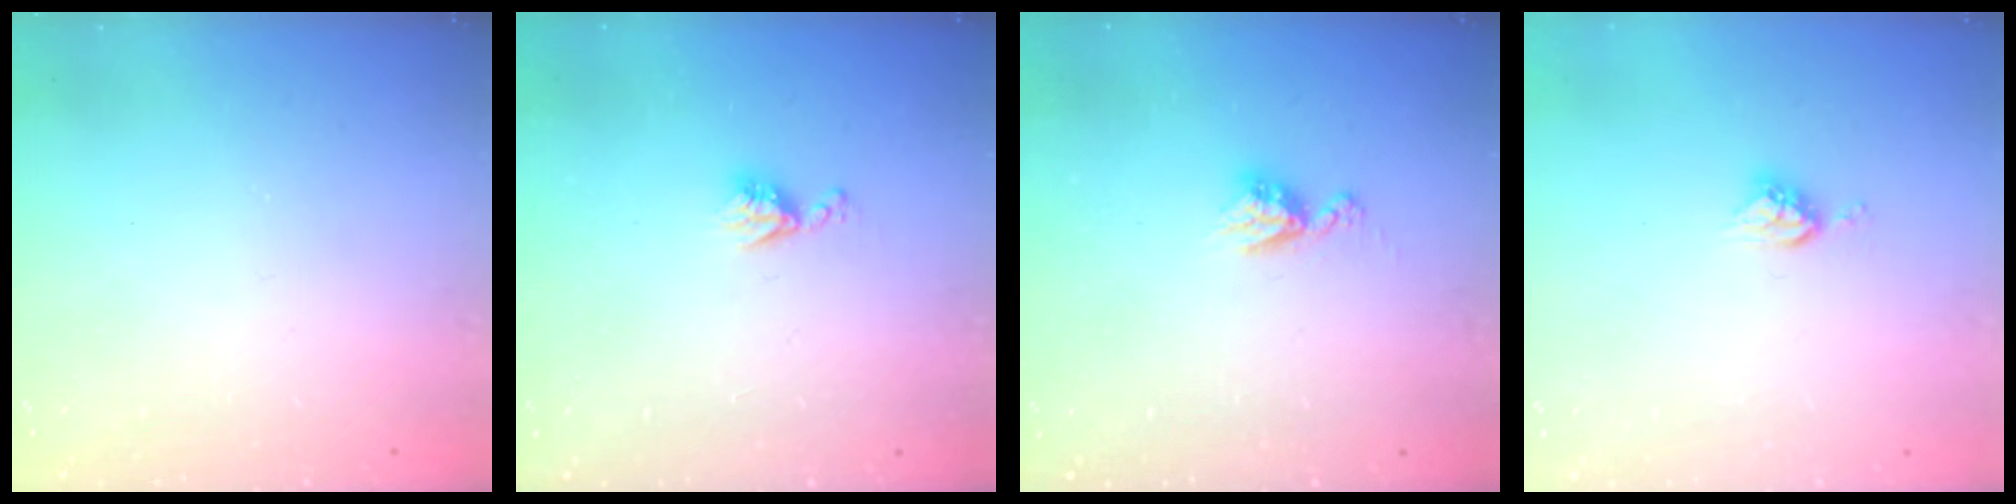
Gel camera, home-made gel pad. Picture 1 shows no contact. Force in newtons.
{"total": 5.8, "press": 5.7, "slide": 0.7}
{"total": 5.0, "press": 4.9, "slide": 0.6}
{"total": 5.4, "press": 5.4, "slide": 0.1}